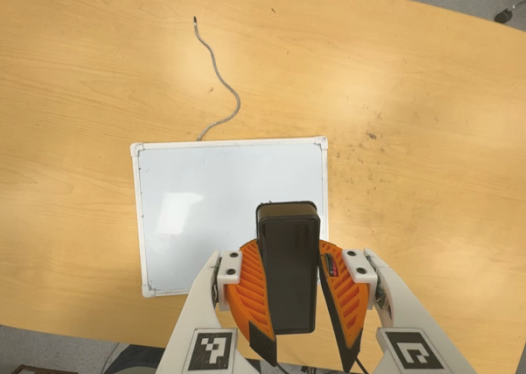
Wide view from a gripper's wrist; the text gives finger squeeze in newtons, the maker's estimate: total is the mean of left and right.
{"total": 11.1, "left": 10.4, "right": 11.8}